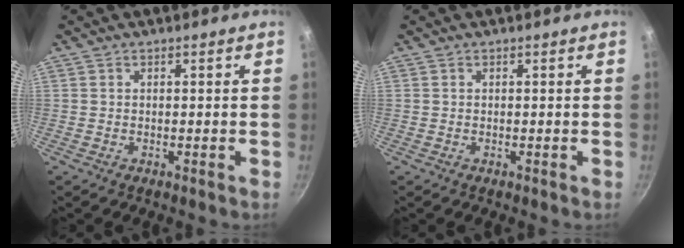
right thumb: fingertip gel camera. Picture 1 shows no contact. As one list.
[{"total": 0.0}]